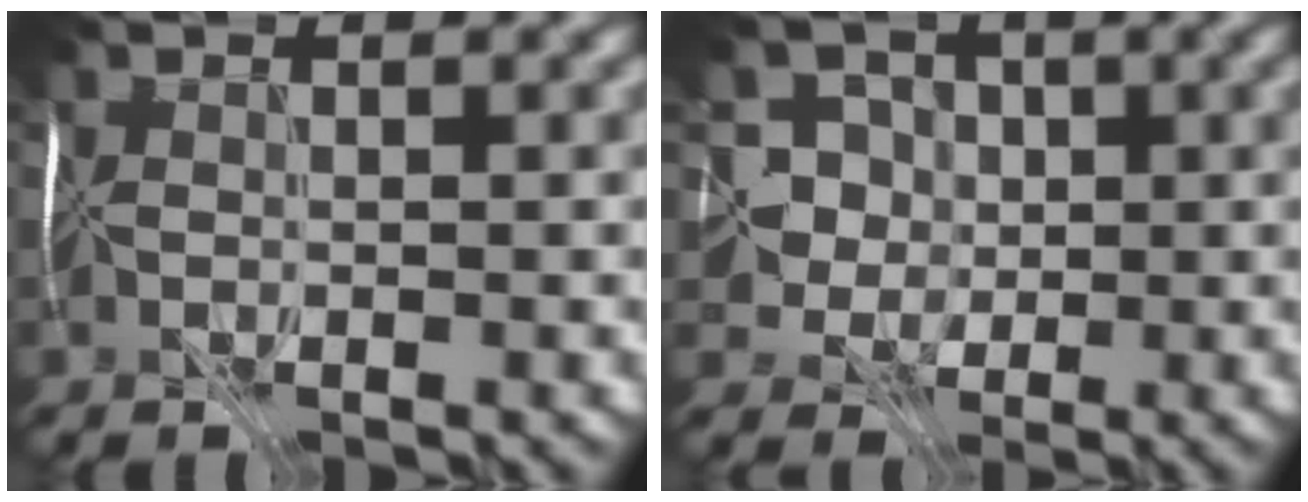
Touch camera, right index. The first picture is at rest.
{"total": 4.0, "force": [0.9, 3.8, 0.5], "torque": [0.013, 0.026, -0.002]}